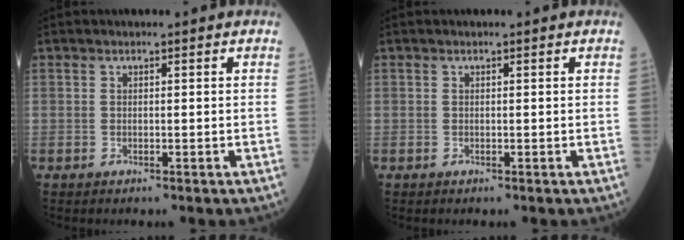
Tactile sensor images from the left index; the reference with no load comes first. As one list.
[{"total": 0.0}]